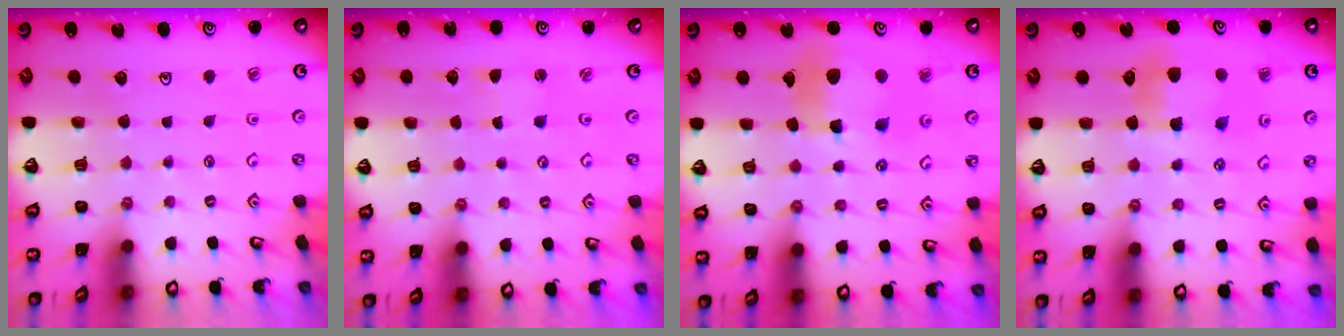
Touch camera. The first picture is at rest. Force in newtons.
{"total": 1.1, "press": 1.1, "slide": 0.1}
{"total": 12.5, "press": 12.5, "slide": 1.4}
{"total": 7.0, "press": 7.0, "slide": 0.6}